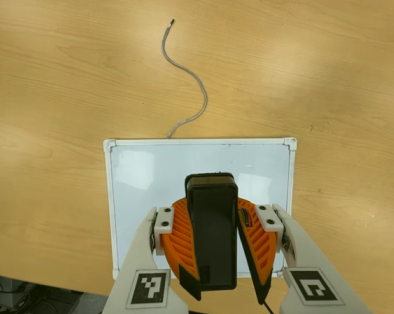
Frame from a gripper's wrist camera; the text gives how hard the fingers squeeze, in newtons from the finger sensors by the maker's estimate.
{"total": 12.4, "left": 11.4, "right": 13.3}